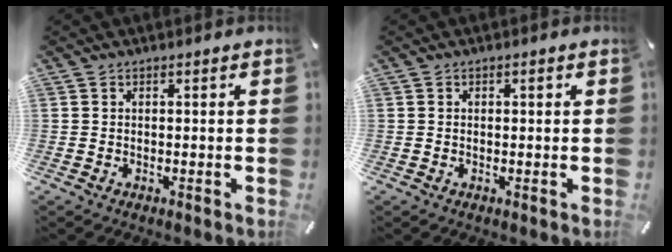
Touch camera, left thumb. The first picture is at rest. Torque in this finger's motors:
{"motor_torque": [0.22, 0.07, 0.00, -0.10, 0.03]}